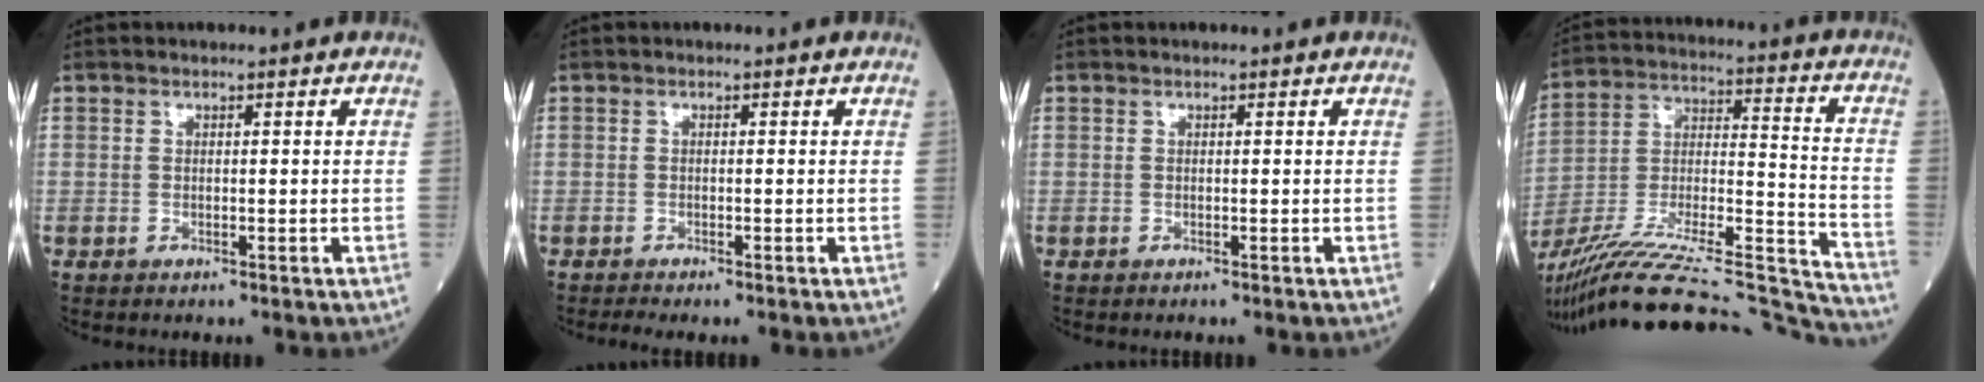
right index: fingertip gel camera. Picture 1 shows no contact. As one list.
[{"total": 1.0, "force": [-1.0, -0.1, 0.4], "torque": [-0.013, -0.001, -0.021]}, {"total": 0.0}, {"total": 33.0, "force": [-30.5, 1.3, 12.7], "torque": [-0.190, -0.032, -0.467]}]